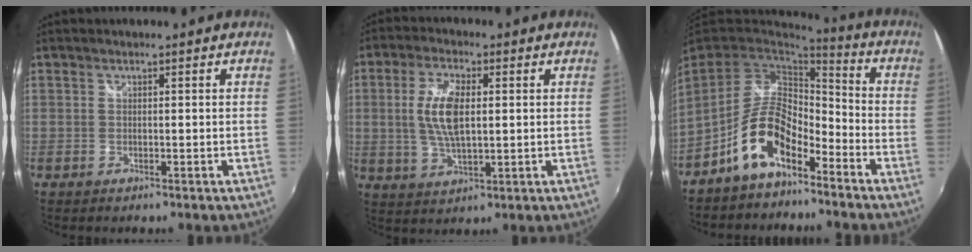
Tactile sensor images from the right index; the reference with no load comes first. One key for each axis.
{"total": 8.8, "fx": 0.9, "fy": 3.5, "fz": 8.0, "tx": -0.160, "ty": 0.002, "tz": 0.021}
{"total": 11.7, "fx": -7.1, "fy": 5.4, "fz": 7.6, "tx": -0.157, "ty": 0.009, "tz": -0.132}